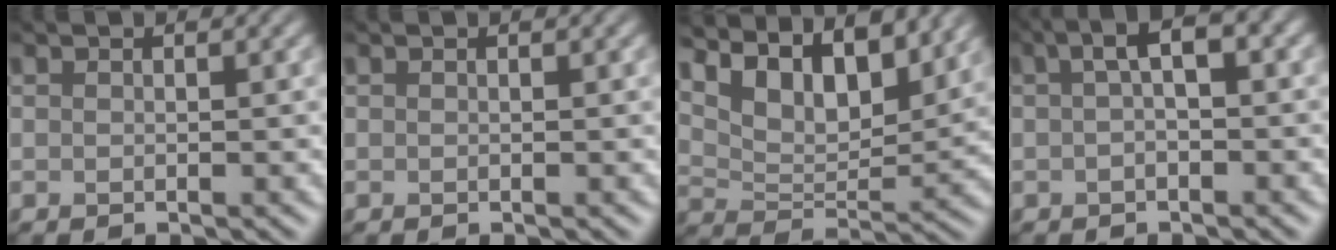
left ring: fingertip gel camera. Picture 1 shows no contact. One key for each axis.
{"total": 0.0}
{"total": 6.9, "fx": 5.1, "fy": 2.7, "fz": 3.9, "tx": -0.072, "ty": -0.003, "tz": 0.077}
{"total": 2.7, "fx": 0.5, "fy": 0.4, "fz": 2.6, "tx": -0.044, "ty": 0.012, "tz": 0.002}